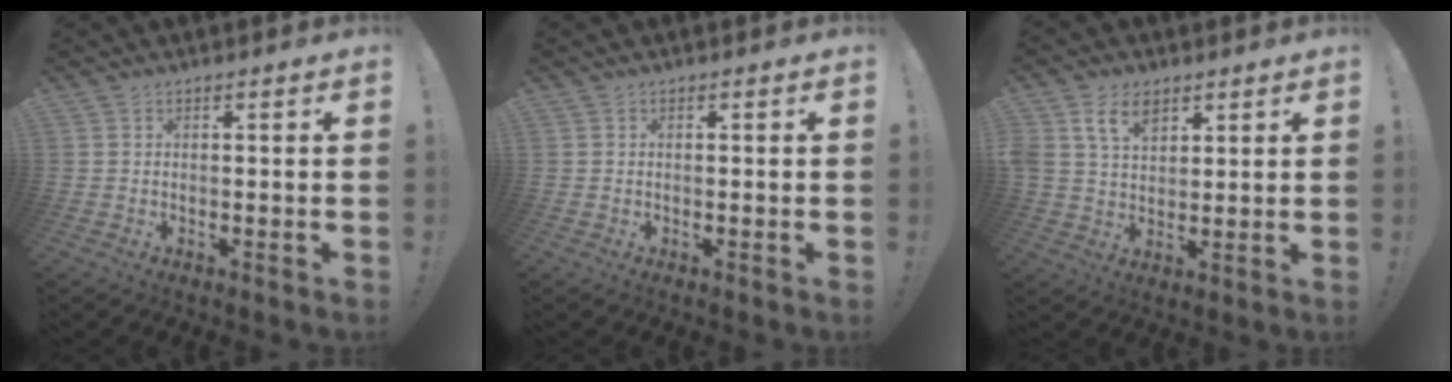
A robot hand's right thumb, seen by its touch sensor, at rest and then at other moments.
{"total": 0.0}
{"total": 8.2, "force": [4.6, 5.0, 4.6], "torque": [-0.084, -0.005, 0.089]}